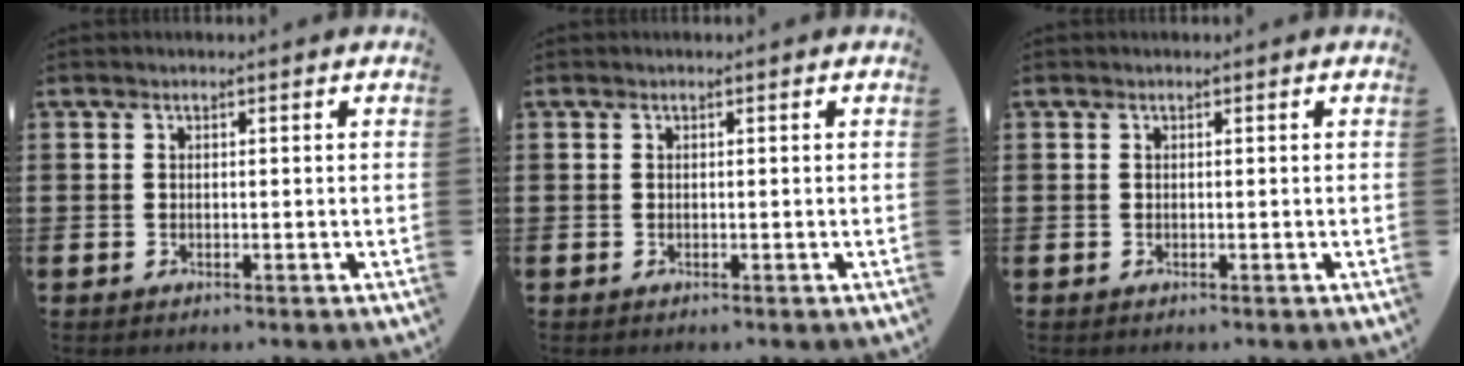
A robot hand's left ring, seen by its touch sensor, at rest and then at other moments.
{"total": 0.0}
{"total": 0.0}